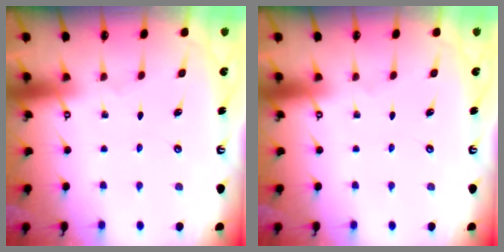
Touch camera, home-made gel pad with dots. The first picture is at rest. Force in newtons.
{"total": 0.0}